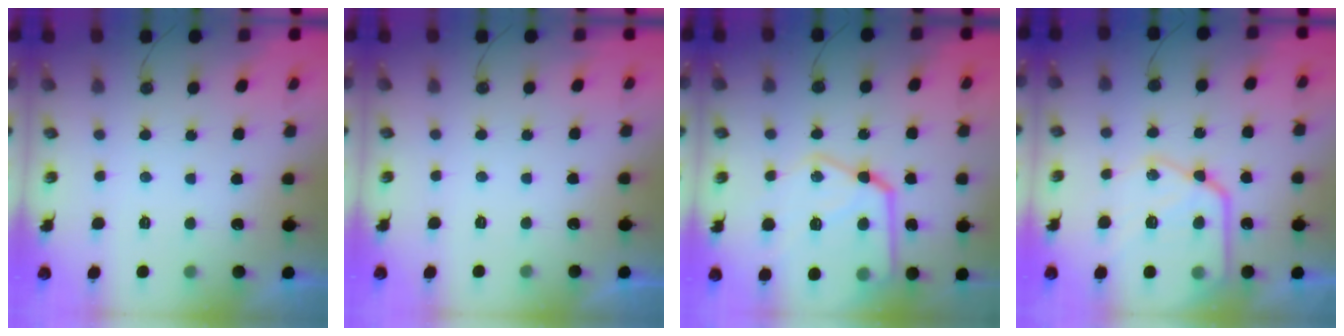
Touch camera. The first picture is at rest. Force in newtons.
{"total": 0.0}
{"total": 23.2, "press": 23.1, "slide": 2.1}
{"total": 20.4, "press": 20.4, "slide": 1.7}